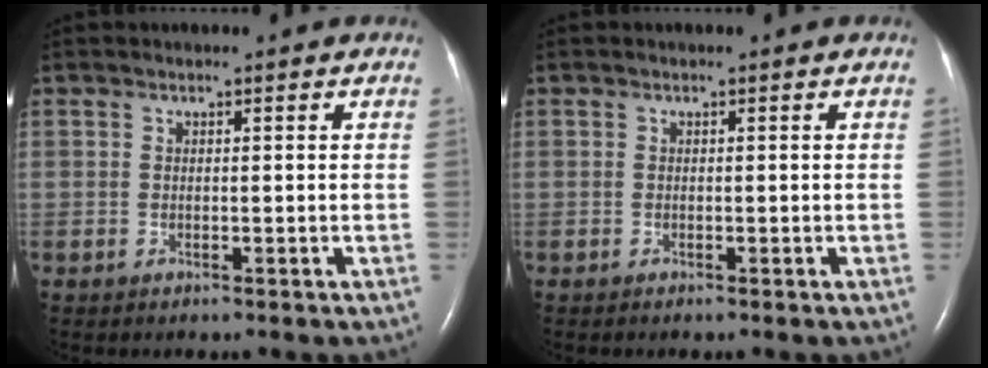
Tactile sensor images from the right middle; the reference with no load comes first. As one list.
[{"total": 0.0}]